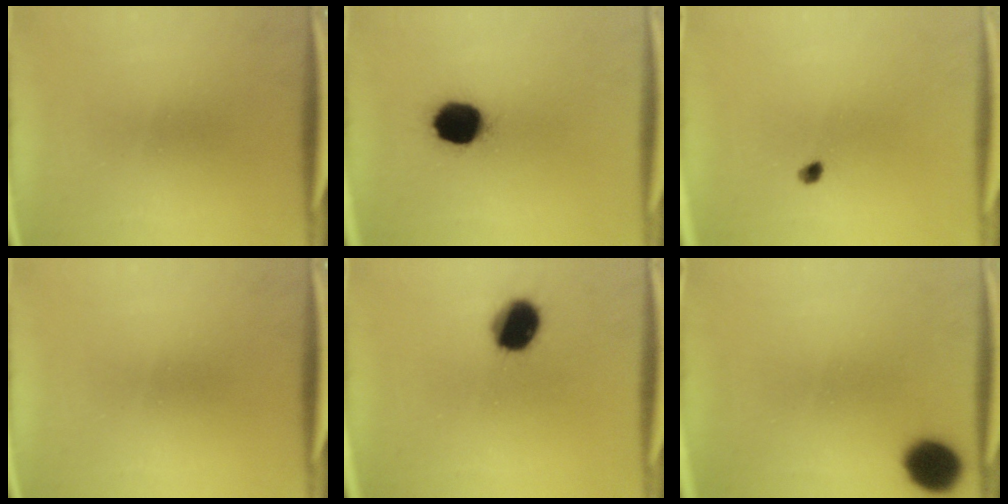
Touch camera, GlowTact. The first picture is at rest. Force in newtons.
{"total": 12.8}
{"total": 1.2}
{"total": 0.0}
{"total": 10.5}
{"total": 10.1}